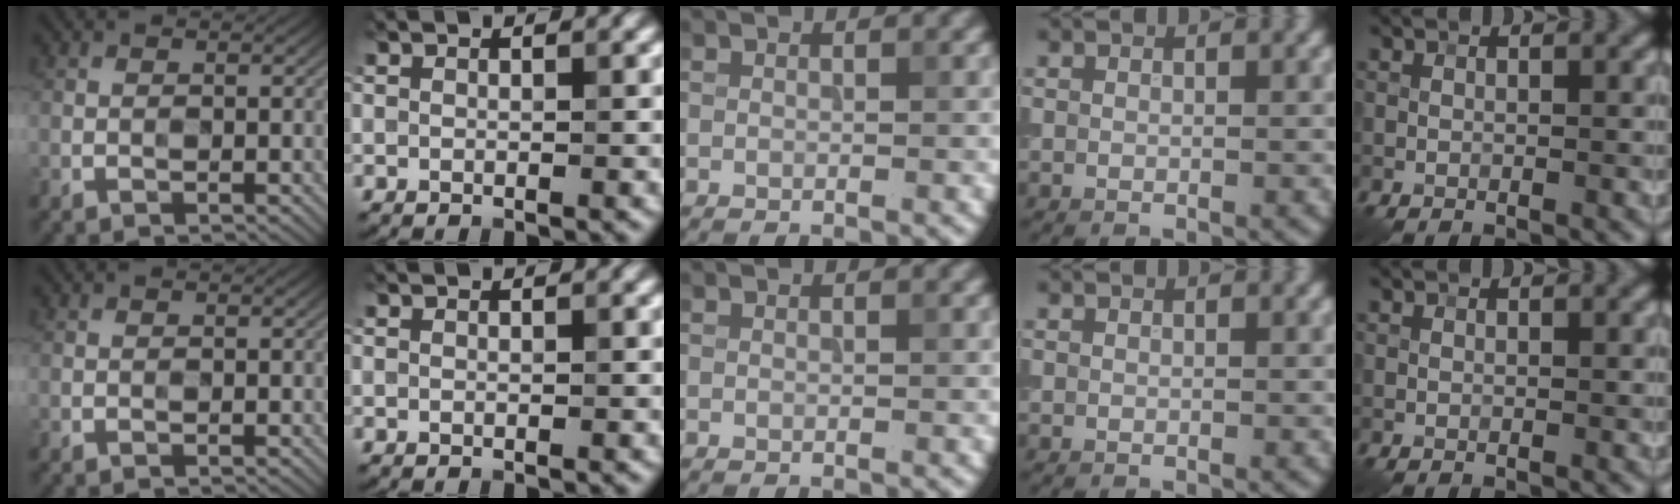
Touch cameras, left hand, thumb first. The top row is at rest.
{}